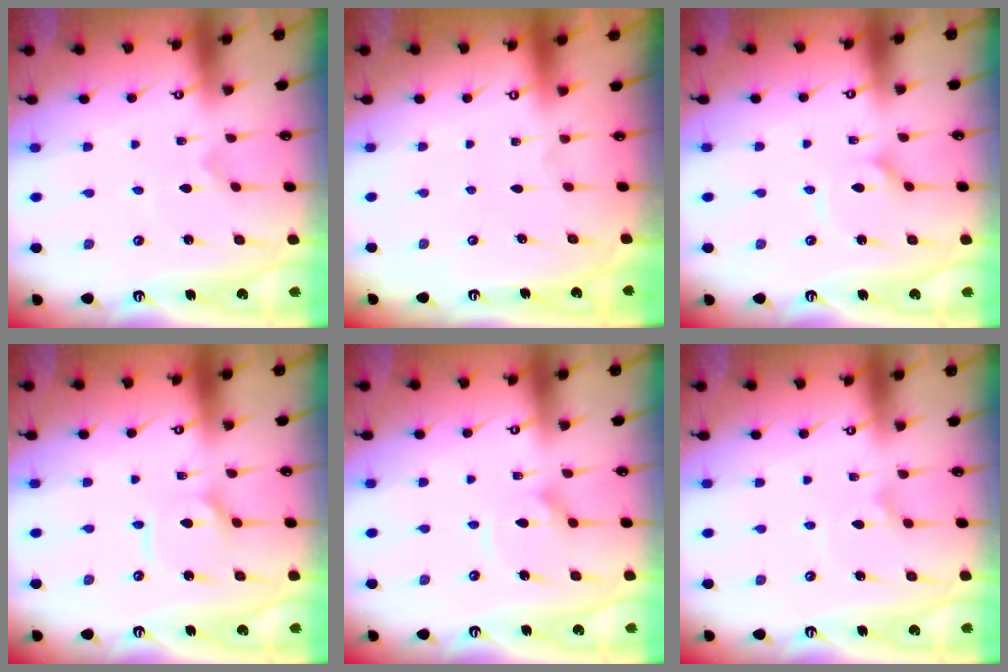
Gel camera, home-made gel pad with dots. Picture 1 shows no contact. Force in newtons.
{"total": 0.0}
{"total": 2.9, "press": 2.9, "slide": 0.2}
{"total": 5.0, "press": 5.0, "slide": 0.5}
{"total": 6.5, "press": 6.5, "slide": 0.6}
{"total": 1.3, "press": 1.3, "slide": 0.2}